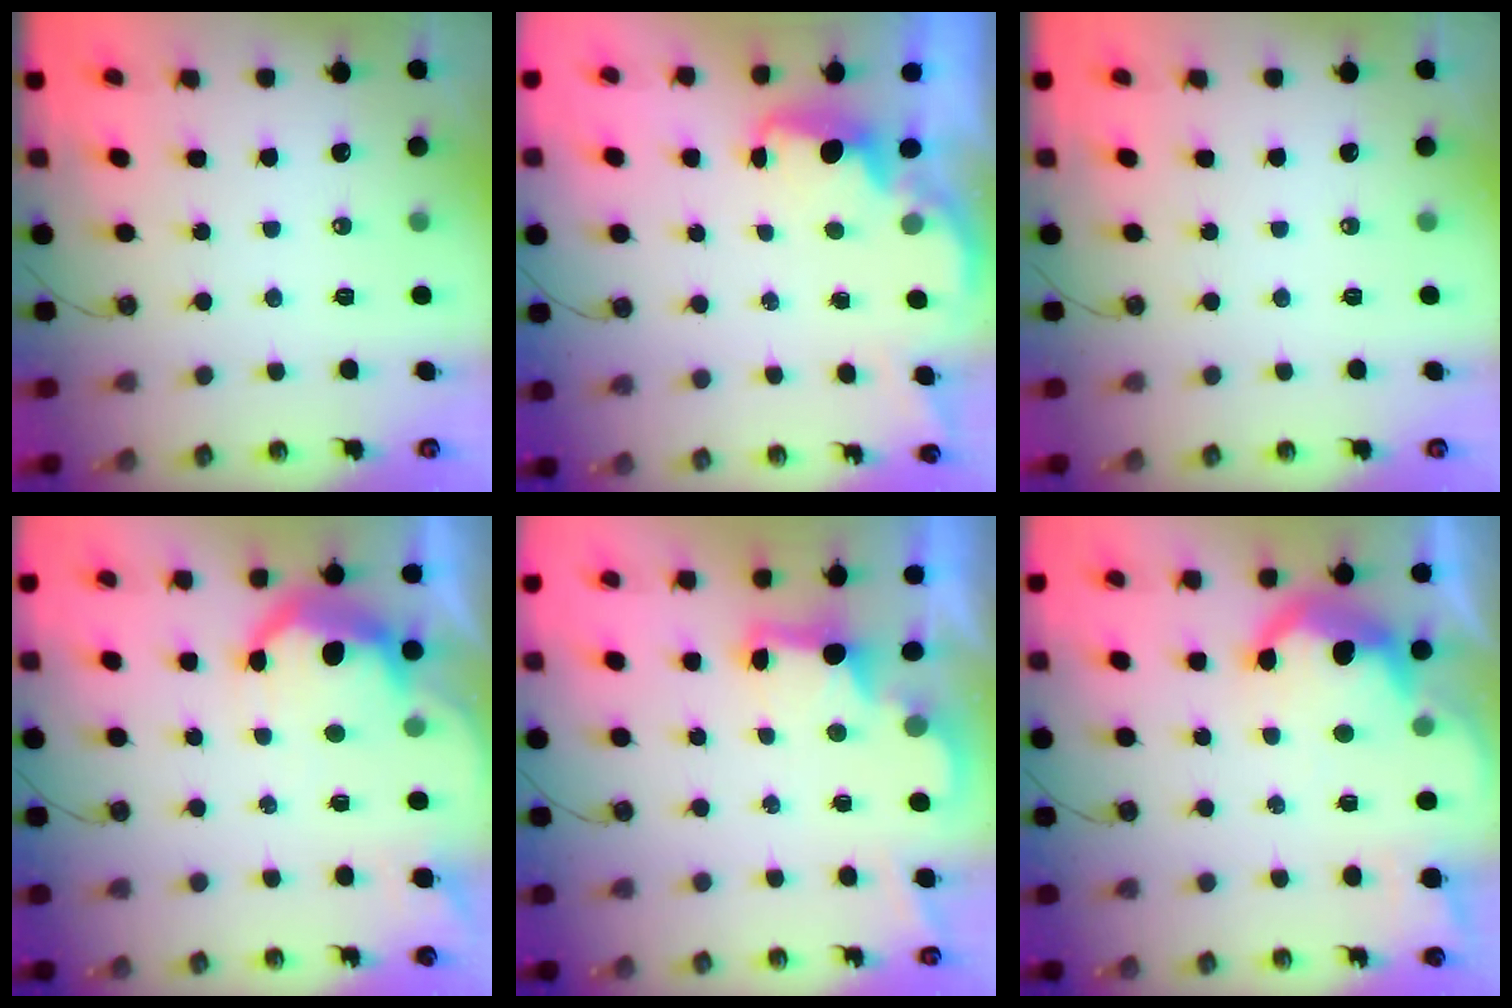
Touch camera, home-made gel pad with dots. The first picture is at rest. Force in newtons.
{"total": 1.9, "press": 1.7, "slide": 0.7}
{"total": 0.0}
{"total": 11.8, "press": 11.8, "slide": 0.8}
{"total": 2.3, "press": 2.2, "slide": 0.7}
{"total": 13.6, "press": 13.6, "slide": 0.9}